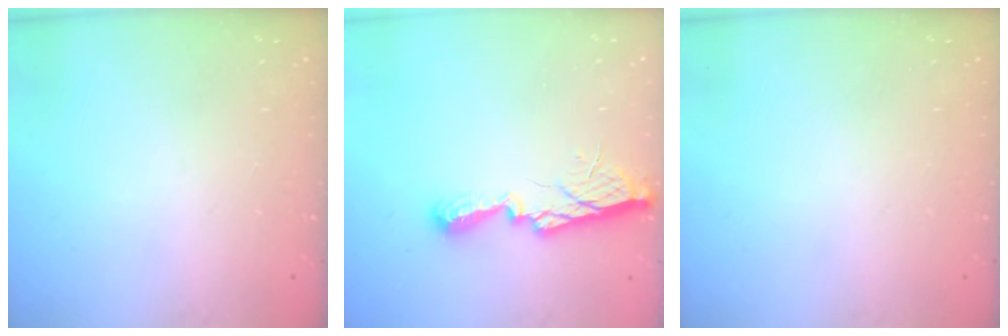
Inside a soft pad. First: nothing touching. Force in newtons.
{"total": 10.1, "press": 10.1, "slide": 0.7}
{"total": 0.0}